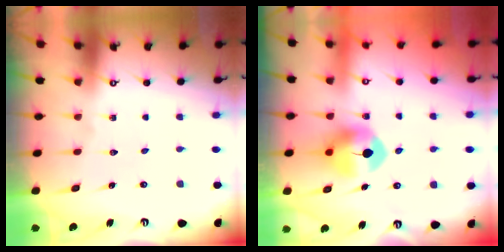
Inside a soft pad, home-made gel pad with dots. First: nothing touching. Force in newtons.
{"total": 9.7, "press": 9.7, "slide": 0.8}